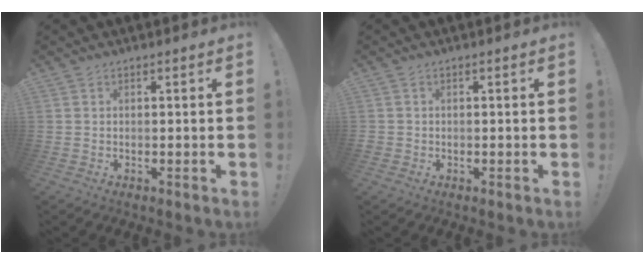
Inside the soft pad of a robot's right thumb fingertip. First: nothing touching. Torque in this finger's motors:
{"motor_torque": [0.05, 0.01, 0.00, 0.20, -0.01]}